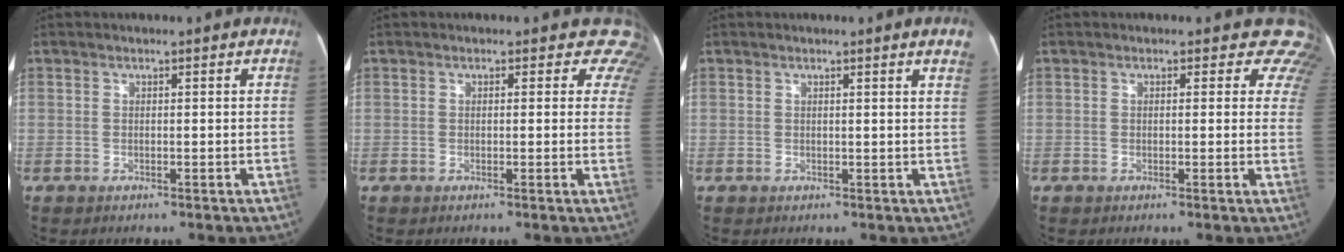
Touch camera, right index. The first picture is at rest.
{"total": 5.0, "force": [3.9, 3.0, 0.7], "torque": [0.030, -0.006, 0.010]}
{"total": 2.9, "force": [2.2, -0.3, 1.8], "torque": [-0.023, -0.008, 0.012]}
{"total": 5.9, "force": [4.8, 3.3, 0.7], "torque": [0.033, -0.007, 0.018]}